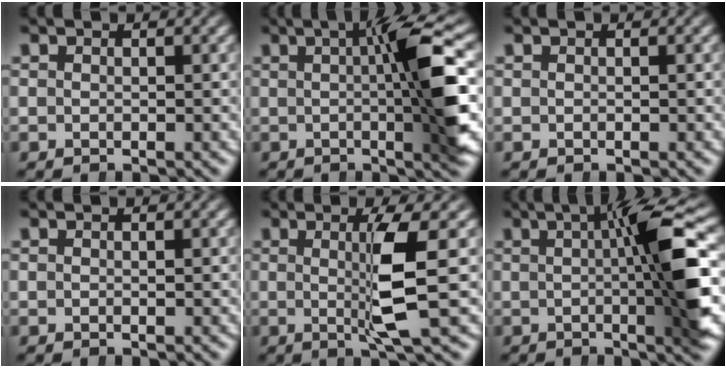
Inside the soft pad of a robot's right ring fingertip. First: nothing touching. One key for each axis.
{"total": 8.5, "fx": 0.4, "fy": 0.8, "fz": 8.5, "tx": -0.126, "ty": 0.010, "tz": 0.005}
{"total": 0.0}
{"total": 0.0}
{"total": 4.6, "fx": 0.2, "fy": -0.6, "fz": 4.6, "tx": -0.081, "ty": -0.009, "tz": 0.011}
{"total": 9.6, "fx": 0.4, "fy": 1.1, "fz": 9.5, "tx": -0.140, "ty": 0.013, "tz": 0.003}